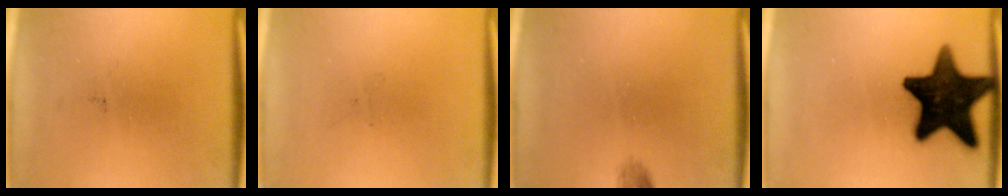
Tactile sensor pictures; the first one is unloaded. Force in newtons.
{"total": 0.0}
{"total": 1.0}
{"total": 18.4}